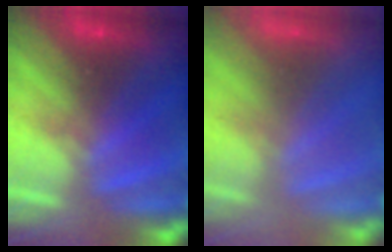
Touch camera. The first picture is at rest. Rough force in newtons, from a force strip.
{"total": 8.5}